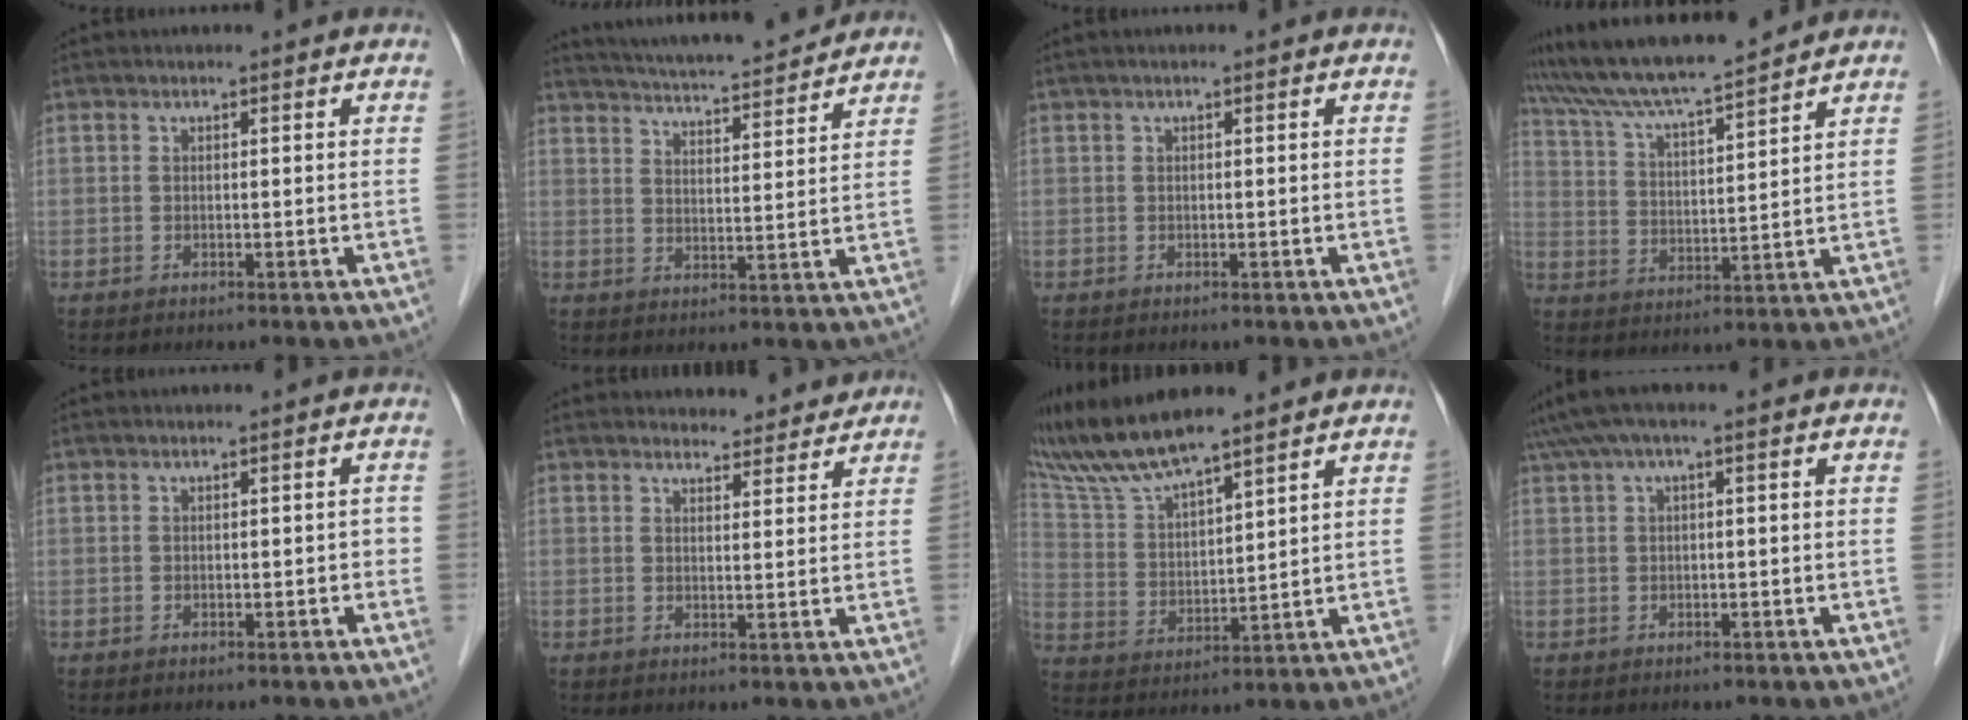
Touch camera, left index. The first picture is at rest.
{"total": 15.1, "force": [13.9, 1.0, 5.6], "torque": [-0.098, 0.012, 0.203]}
{"total": 0.6, "force": [0.3, 0.0, 0.5], "torque": [-0.012, 0.008, 0.005]}
{"total": 13.3, "force": [12.2, -0.3, 5.3], "torque": [-0.105, 0.015, 0.210]}
{"total": 0.9, "force": [-0.3, 0.5, 0.7], "torque": [-0.003, 0.003, -0.004]}
{"total": 4.9, "force": [4.7, 1.3, 0.2], "torque": [0.000, 0.006, 0.054]}
{"total": 10.3, "force": [9.3, 0.3, 4.3], "torque": [-0.104, 0.016, 0.192]}
{"total": 3.7, "force": [1.6, 0.5, 3.3], "torque": [-0.071, 0.034, 0.032]}